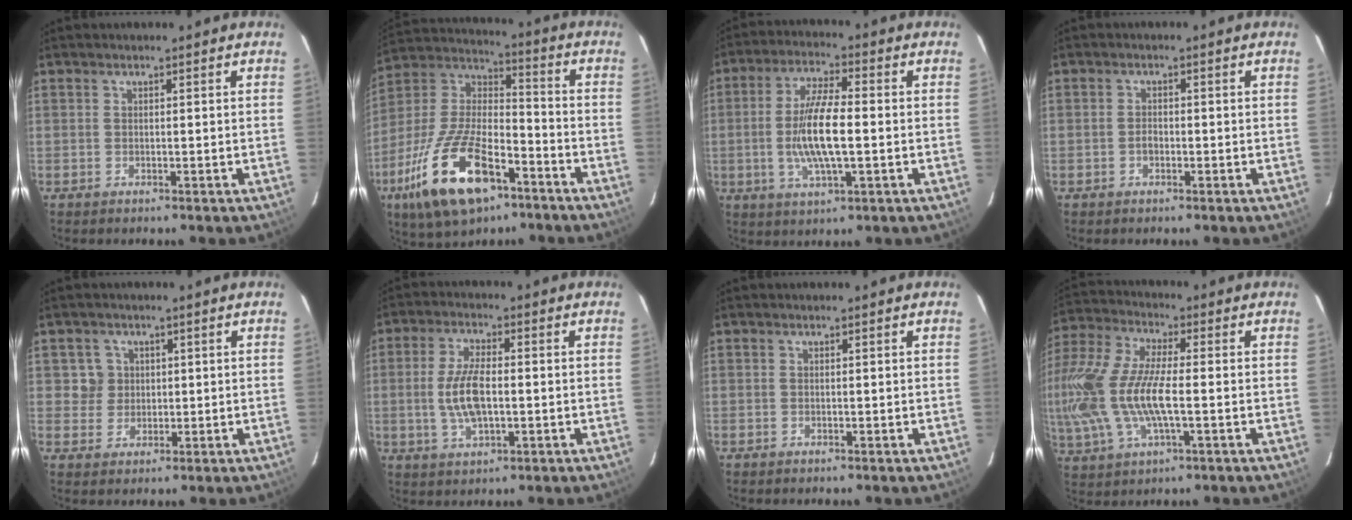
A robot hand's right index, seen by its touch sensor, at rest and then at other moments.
{"total": 21.6, "force": [-11.4, 9.3, 15.8], "torque": [-0.326, -0.020, -0.200]}
{"total": 10.6, "force": [-1.3, 2.7, 10.1], "torque": [-0.199, -0.002, -0.025]}
{"total": 1.4, "force": [-0.6, 0.9, 0.8], "torque": [-0.016, 0.004, -0.011]}
{"total": 3.7, "force": [0.8, 3.6, 0.1], "torque": [0.013, 0.019, 0.013]}
{"total": 8.5, "force": [-0.8, 3.5, 7.6], "torque": [-0.156, 0.001, -0.013]}
{"total": 0.0}
{"total": 19.9, "force": [-2.2, 7.7, 18.2], "torque": [-0.391, -0.012, -0.046]}